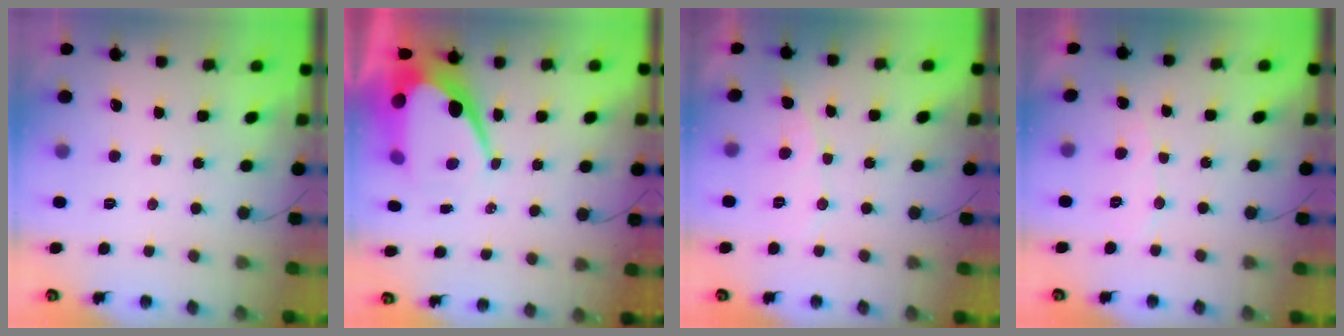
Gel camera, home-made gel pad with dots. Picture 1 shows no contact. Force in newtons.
{"total": 11.2, "press": 11.1, "slide": 0.7}
{"total": 4.9, "press": 4.9, "slide": 0.3}
{"total": 4.9, "press": 4.8, "slide": 0.5}